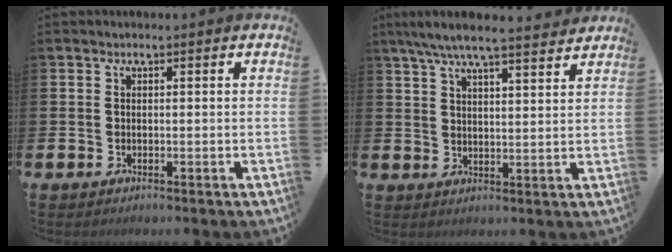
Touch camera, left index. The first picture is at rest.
{"total": 6.8, "force": [6.3, 0.4, 2.7], "torque": [-0.067, -0.024, 0.112]}